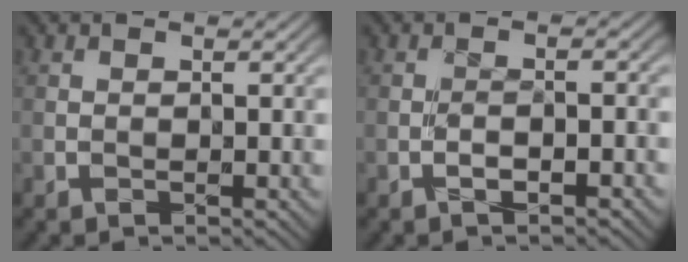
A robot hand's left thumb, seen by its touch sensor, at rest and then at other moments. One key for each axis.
{"total": 1.2, "fx": -0.9, "fy": -0.2, "fz": 0.8, "tx": -0.015, "ty": 0.005, "tz": -0.016}